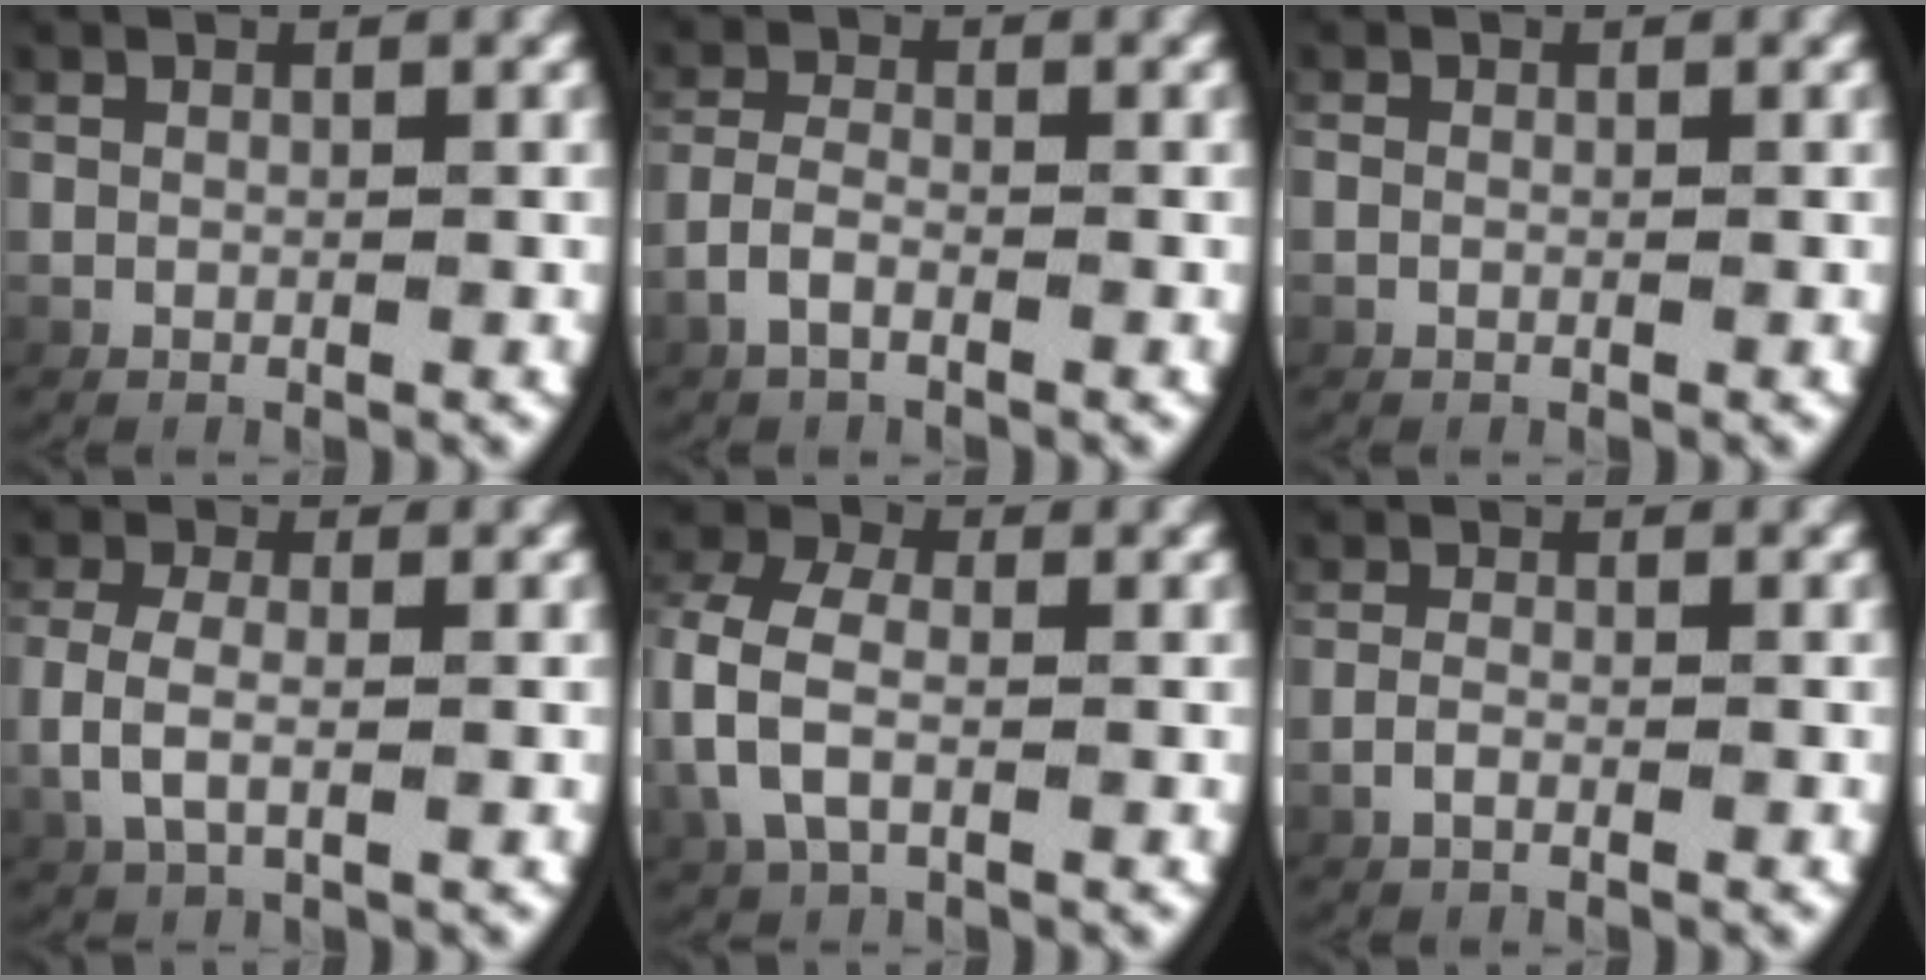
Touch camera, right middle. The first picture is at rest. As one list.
[{"total": 1.8, "force": [-1.2, 0.7, 1.3], "torque": [-0.035, 0.000, -0.022]}, {"total": 0.7, "force": [-0.3, 0.6, 0.2], "torque": [-0.006, 0.006, -0.012]}, {"total": 2.8, "force": [-0.3, 1.4, 2.4], "torque": [-0.067, -0.004, 0.000]}, {"total": 4.2, "force": [-0.3, 2.9, 3.0], "torque": [-0.094, -0.008, -0.001]}, {"total": 1.1, "force": [-0.9, 0.1, 0.6], "torque": [-0.023, 0.000, -0.017]}]